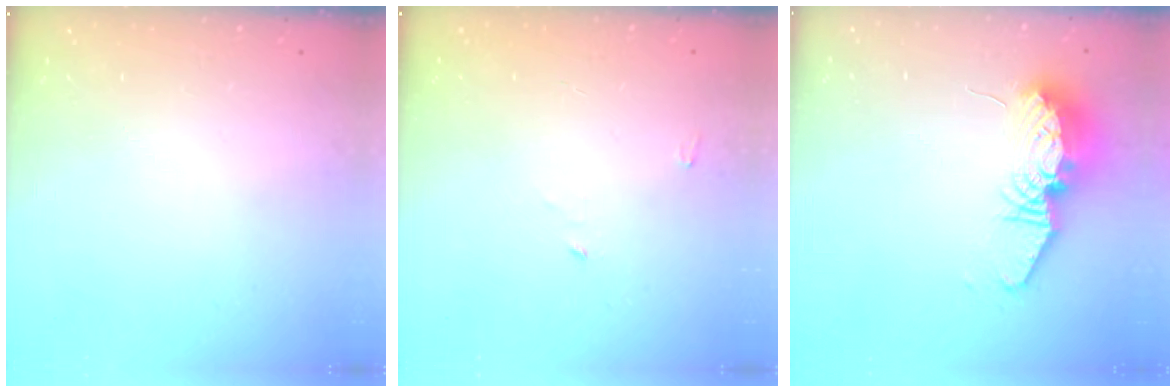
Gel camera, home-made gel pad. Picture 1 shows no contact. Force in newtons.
{"total": 2.4, "press": 2.4, "slide": 0.2}
{"total": 13.5, "press": 13.4, "slide": 1.4}